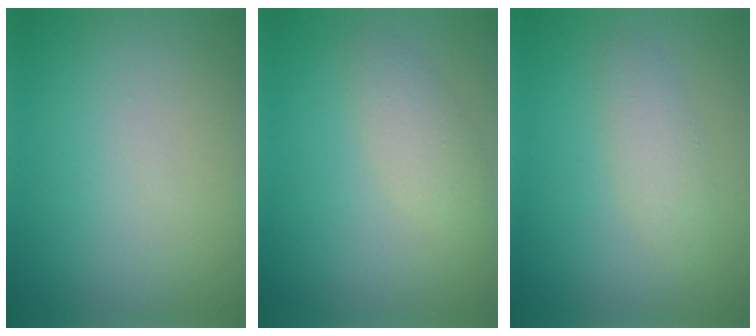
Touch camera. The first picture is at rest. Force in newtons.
{"total": 2.2, "press": 2.2, "slide": 0.0}
{"total": 2.1, "press": 2.1, "slide": 0.1}